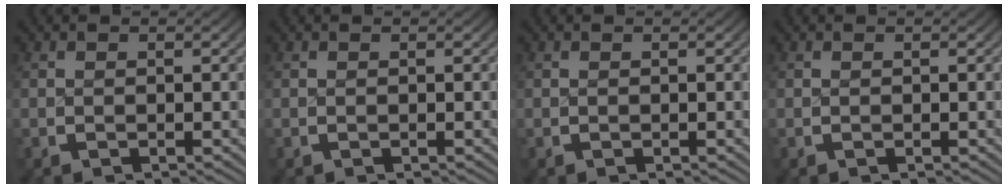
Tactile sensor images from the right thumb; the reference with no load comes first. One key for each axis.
{"total": 0.0}
{"total": 0.0}
{"total": 0.0}